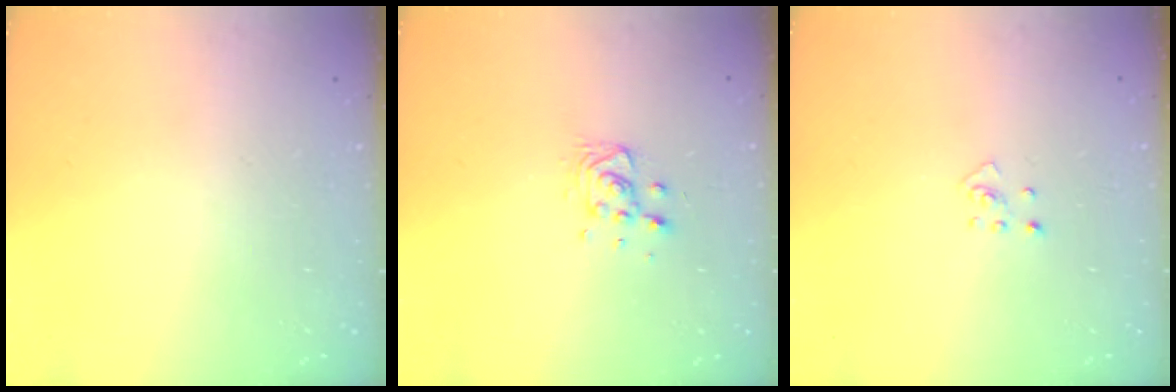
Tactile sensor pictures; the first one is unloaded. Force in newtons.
{"total": 9.3, "press": 9.0, "slide": 2.3}
{"total": 3.6, "press": 3.6, "slide": 0.4}